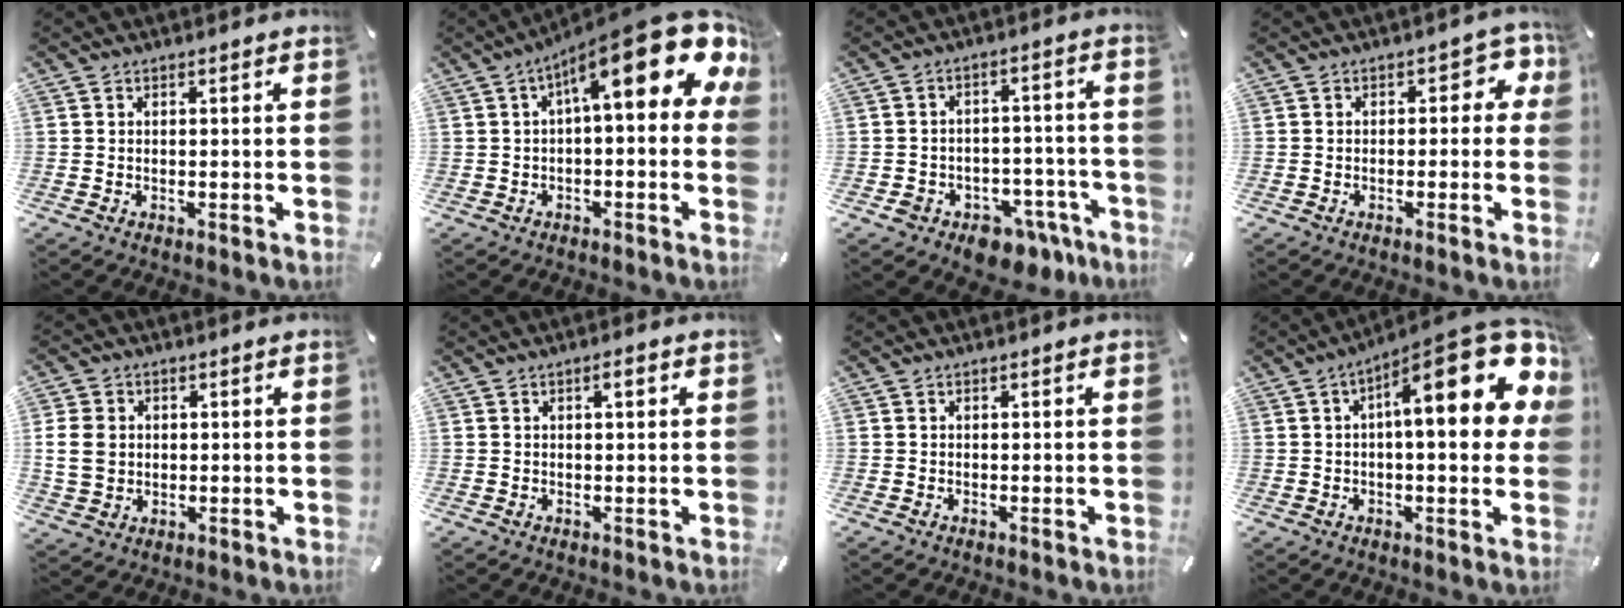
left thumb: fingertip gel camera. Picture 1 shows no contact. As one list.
[{"total": 19.1, "force": [8.0, 5.7, 16.4], "torque": [-0.230, -0.070, 0.128]}, {"total": 6.5, "force": [-3.6, 5.1, 1.9], "torque": [-0.015, 0.015, -0.059]}, {"total": 4.7, "force": [0.2, 3.1, 3.6], "torque": [-0.038, 0.005, -0.005]}, {"total": 6.8, "force": [0.5, 5.9, 3.4], "torque": [-0.089, 0.002, 0.006]}, {"total": 2.1, "force": [0.9, 0.5, 1.8], "torque": [-0.020, -0.001, 0.009]}, {"total": 0.0}, {"total": 22.3, "force": [7.3, 7.7, 19.7], "torque": [-0.269, -0.047, 0.114]}]